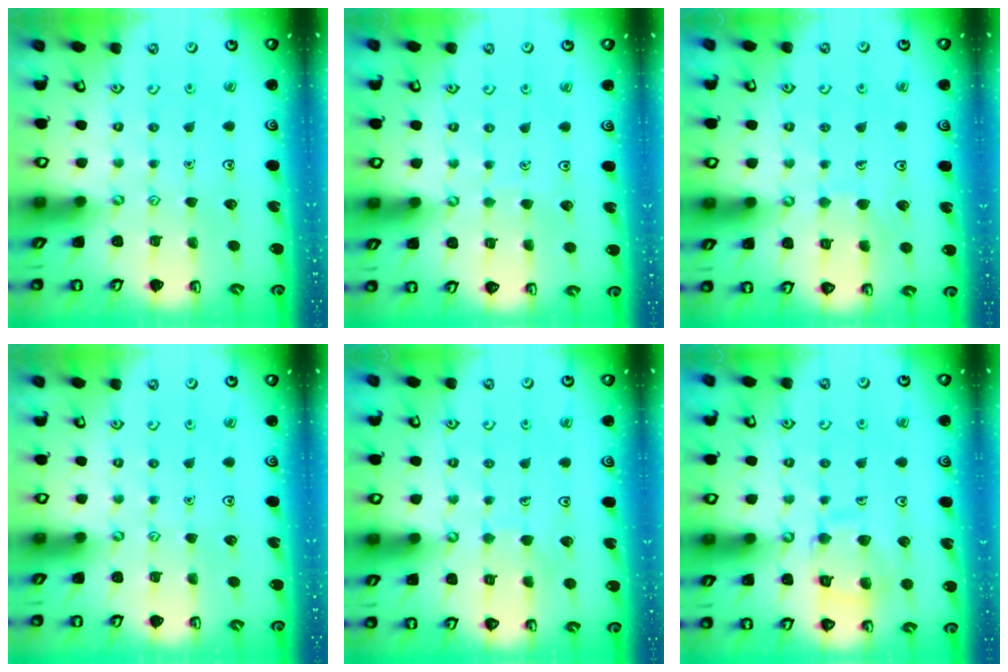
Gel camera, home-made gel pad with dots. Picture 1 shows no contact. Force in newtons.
{"total": 1.5, "press": 1.5, "slide": 0.2}
{"total": 5.6, "press": 5.6, "slide": 0.2}
{"total": 0.0}
{"total": 5.0, "press": 5.0, "slide": 0.4}
{"total": 11.4, "press": 11.3, "slide": 1.0}